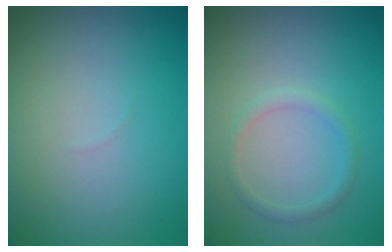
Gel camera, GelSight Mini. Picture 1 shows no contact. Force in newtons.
{"total": 1.3, "press": 1.3, "slide": 0.1}